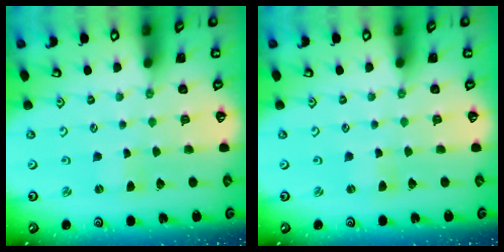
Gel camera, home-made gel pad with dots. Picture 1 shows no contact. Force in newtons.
{"total": 0.0}